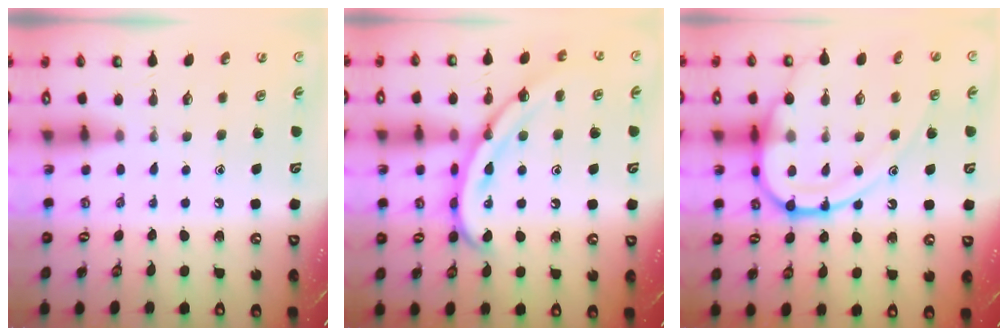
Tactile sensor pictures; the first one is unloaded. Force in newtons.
{"total": 15.7, "press": 15.7, "slide": 0.7}
{"total": 16.7, "press": 16.6, "slide": 1.4}